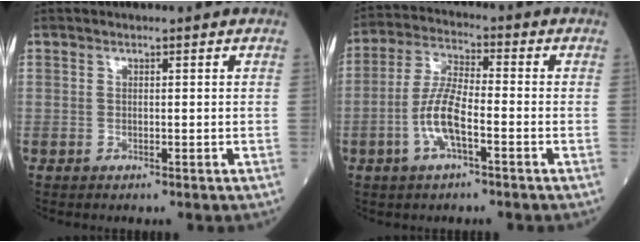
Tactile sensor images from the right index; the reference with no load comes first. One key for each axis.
{"total": 7.8, "fx": -2.6, "fy": 1.9, "fz": 7.1, "tx": -0.152, "ty": 0.005, "tz": -0.055}